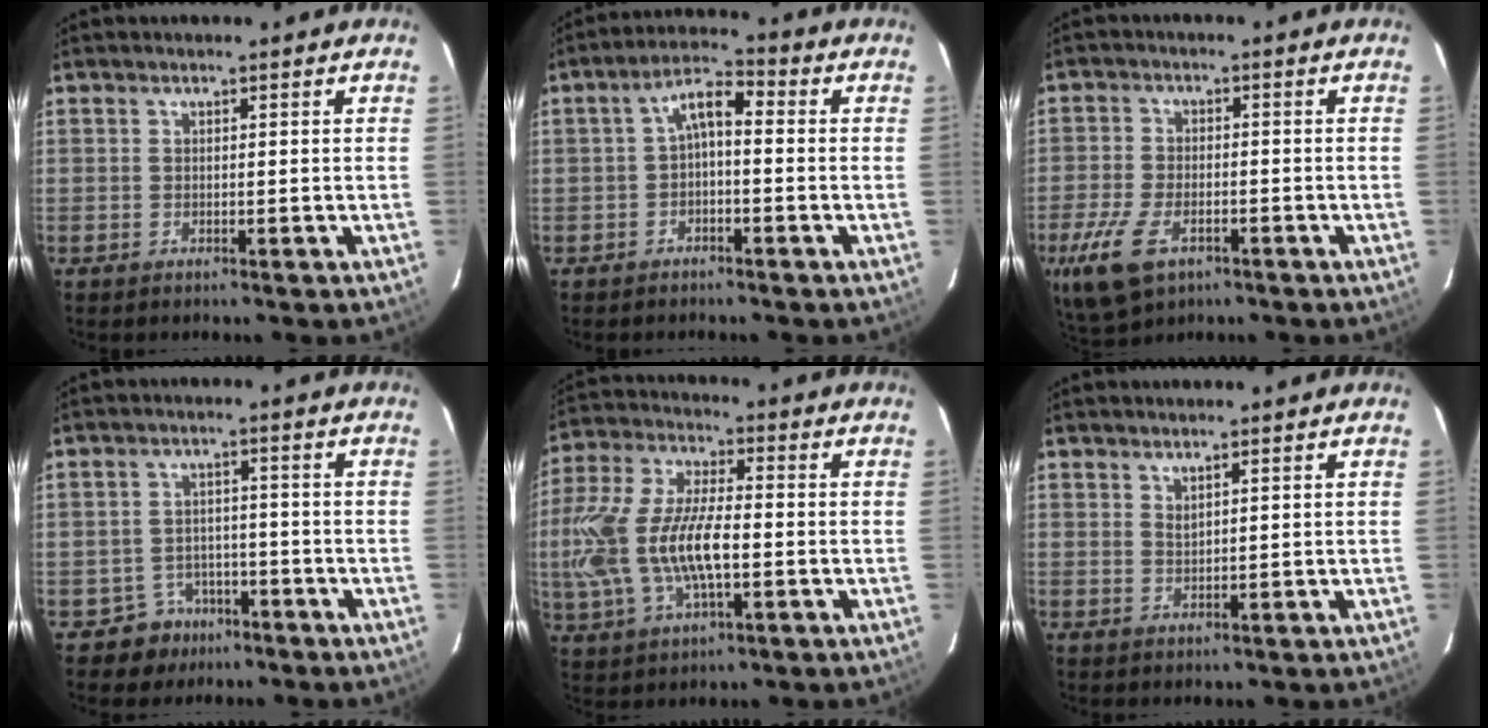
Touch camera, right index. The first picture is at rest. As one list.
[{"total": 4.7, "force": [-1.0, 2.1, 4.1], "torque": [-0.082, 0.020, -0.019]}, {"total": 11.8, "force": [-6.1, 6.2, 7.9], "torque": [-0.196, -0.030, -0.109]}, {"total": 5.6, "force": [-3.7, 4.1, 0.1], "torque": [-0.014, 0.025, -0.052]}, {"total": 17.7, "force": [-2.4, 7.7, 15.8], "torque": [-0.337, -0.003, -0.042]}, {"total": 1.2, "force": [0.9, 0.2, 0.7], "torque": [-0.013, 0.001, 0.018]}]